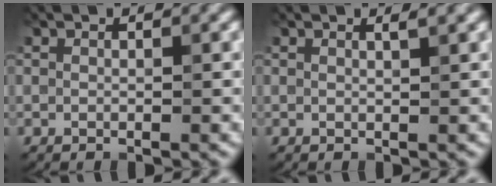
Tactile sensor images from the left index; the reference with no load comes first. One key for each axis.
{"total": 0.9, "fx": 0.6, "fy": 0.3, "fz": 0.6, "tx": 0.000, "ty": 0.003, "tz": 0.008}